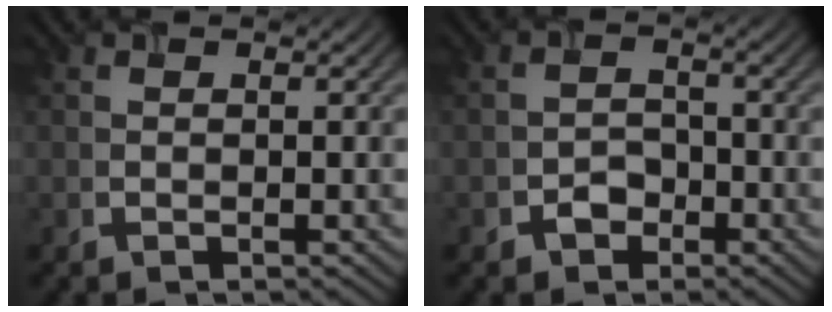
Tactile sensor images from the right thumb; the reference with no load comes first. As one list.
[{"total": 2.4, "force": [-1.7, 1.6, 0.5], "torque": [-0.004, 0.005, -0.032]}]